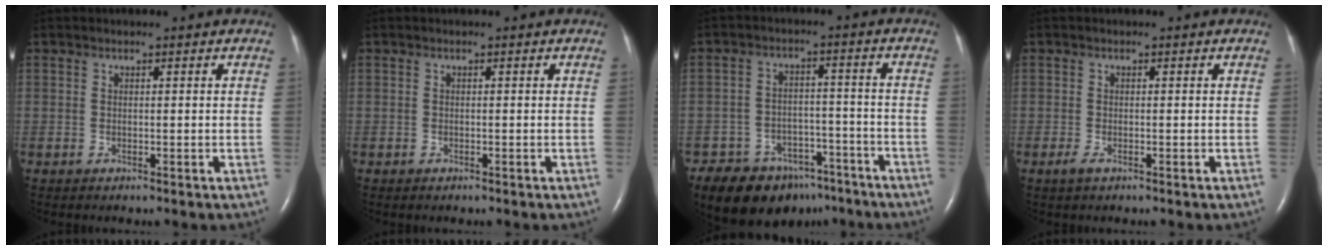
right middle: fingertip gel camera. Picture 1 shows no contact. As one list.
[{"total": 0.0}, {"total": 12.4, "force": [-9.5, 7.1, 3.6], "torque": [-0.053, 0.025, -0.137]}, {"total": 1.3, "force": [-0.8, 0.5, 0.9], "torque": [-0.028, -0.003, -0.014]}]